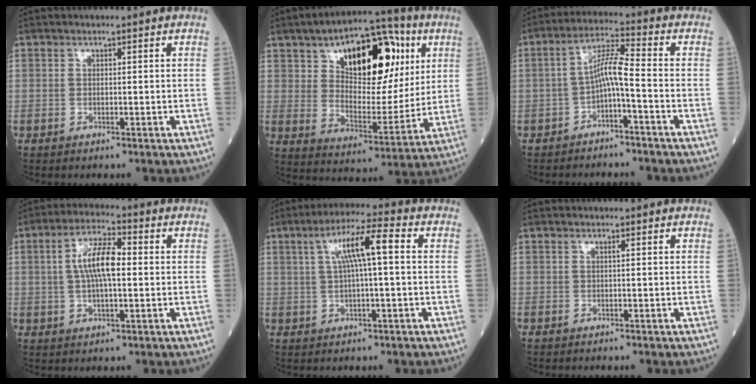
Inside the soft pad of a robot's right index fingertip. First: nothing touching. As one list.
[{"total": 19.6, "force": [7.6, 8.9, 15.7], "torque": [-0.229, 0.024, 0.120]}, {"total": 5.5, "force": [-1.8, 0.3, 5.1], "torque": [-0.096, 0.024, -0.034]}, {"total": 8.0, "force": [0.8, 2.2, 7.6], "torque": [-0.150, 0.015, 0.011]}, {"total": 8.2, "force": [1.7, 0.8, 8.0], "torque": [-0.147, 0.024, 0.030]}, {"total": 0.0}]